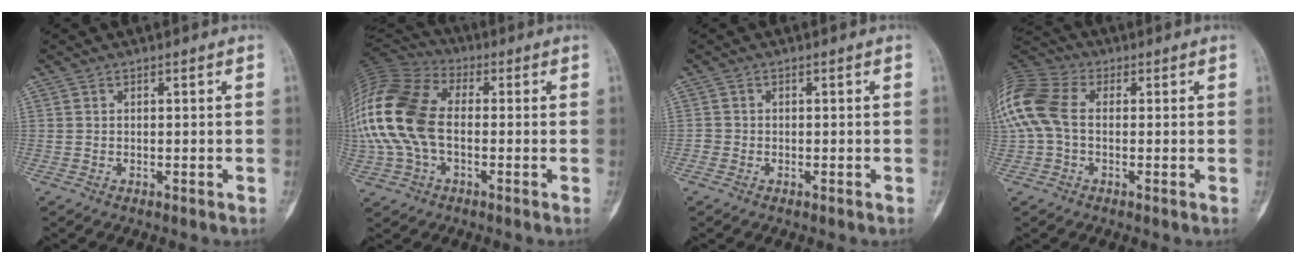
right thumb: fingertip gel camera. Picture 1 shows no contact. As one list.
[{"total": 20.5, "force": [-0.8, 13.1, 15.8], "torque": [-0.367, 0.023, -0.017]}, {"total": 0.8, "force": [-0.3, 0.8, 0.1], "torque": [0.001, 0.004, -0.007]}, {"total": 15.5, "force": [1.2, 10.6, 11.2], "torque": [-0.279, 0.030, 0.017]}]